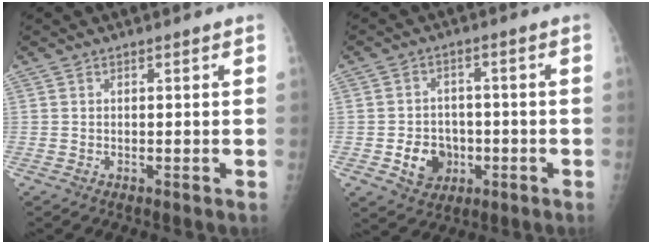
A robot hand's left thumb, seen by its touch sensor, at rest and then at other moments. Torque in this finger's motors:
{"motor_torque": [-0.14, 0.19, 0.13, 0.03, 0.01]}